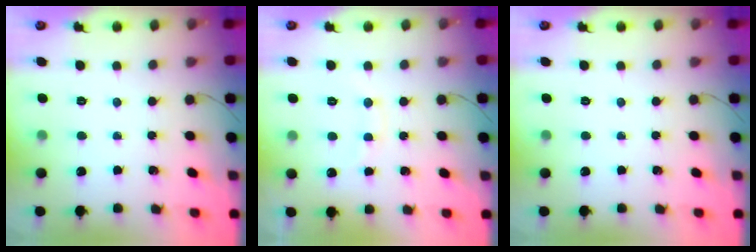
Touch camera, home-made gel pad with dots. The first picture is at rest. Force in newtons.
{"total": 8.3, "press": 8.1, "slide": 1.4}
{"total": 0.0}